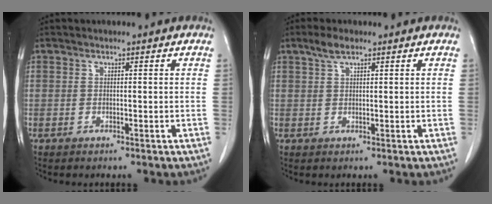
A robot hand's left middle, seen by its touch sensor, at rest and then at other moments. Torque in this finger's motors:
{"motor_torque": [0.70, -0.63, 0.00, 0.02]}